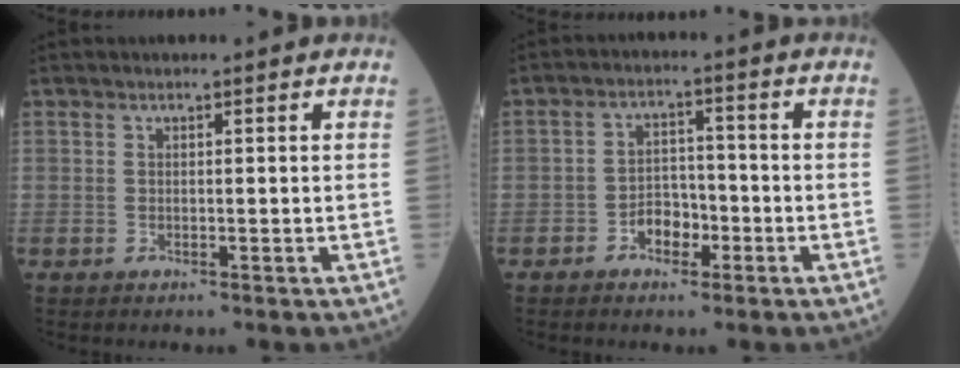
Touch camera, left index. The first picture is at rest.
{"total": 3.9, "force": [-2.0, 2.5, 2.3], "torque": [-0.035, 0.009, -0.038]}